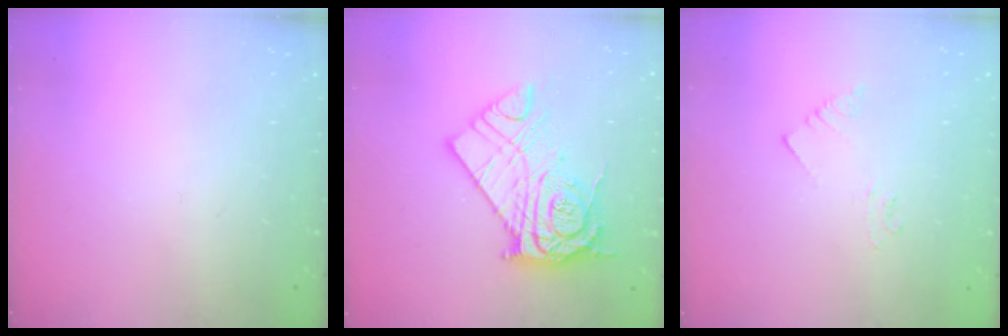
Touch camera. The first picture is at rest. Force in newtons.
{"total": 16.4, "press": 16.4, "slide": 1.2}
{"total": 2.1, "press": 2.1, "slide": 0.3}